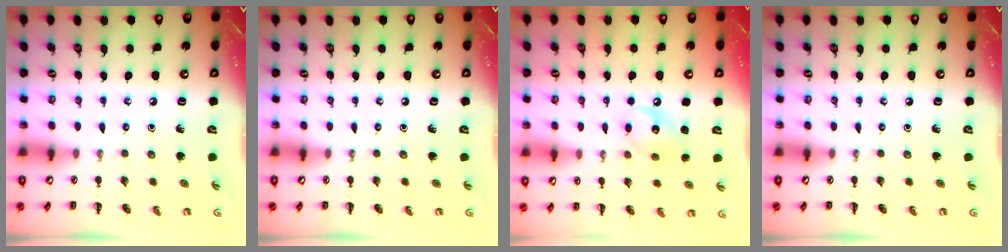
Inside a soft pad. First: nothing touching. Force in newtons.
{"total": 0.0}
{"total": 9.6, "press": 9.6, "slide": 1.0}
{"total": 0.0}